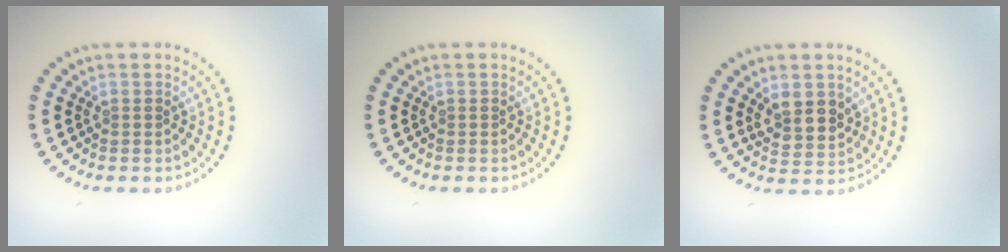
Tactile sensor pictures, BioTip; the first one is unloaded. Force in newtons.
{"total": 0.0}
{"total": 2.8, "press": 2.6, "slide": 1.2}